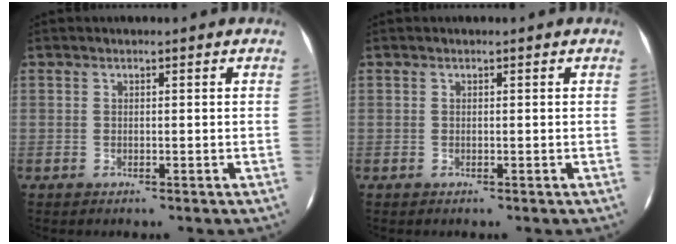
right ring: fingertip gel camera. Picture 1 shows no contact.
{"total": 0.0}